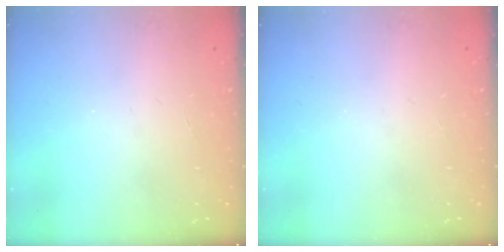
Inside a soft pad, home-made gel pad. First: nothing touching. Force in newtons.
{"total": 0.0}